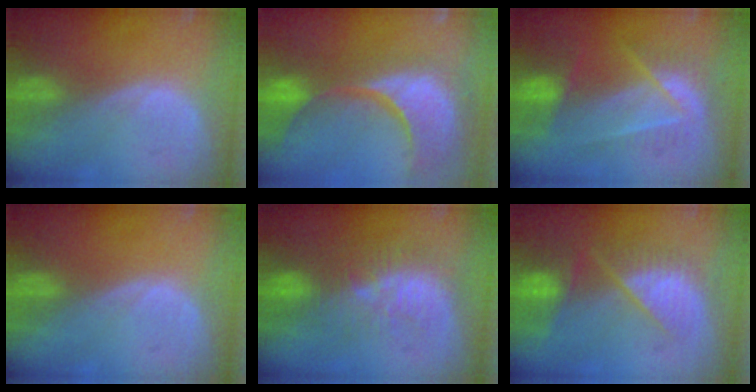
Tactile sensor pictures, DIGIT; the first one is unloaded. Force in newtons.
{"total": 15.4, "press": 12.1, "slide": 9.6}
{"total": 7.2, "press": 6.7, "slide": 2.8}
{"total": 0.0}
{"total": 9.3, "press": 8.7, "slide": 3.4}
{"total": 9.8, "press": 8.3, "slide": 5.2}